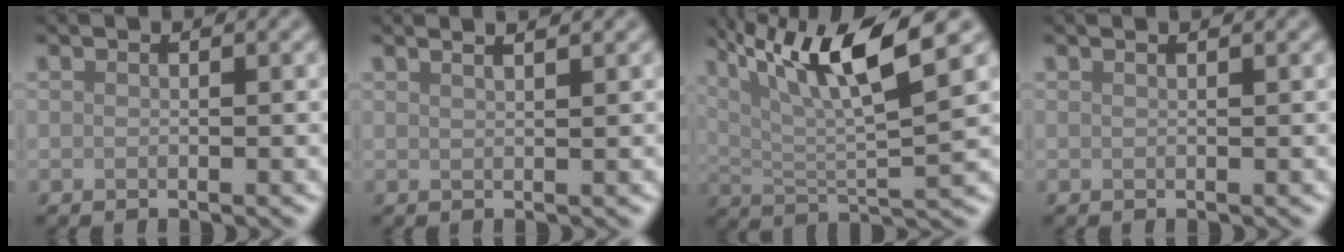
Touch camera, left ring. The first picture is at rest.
{"total": 3.7, "force": [2.5, 1.6, 2.2], "torque": [-0.006, 0.030, -0.002]}
{"total": 10.1, "force": [5.3, 2.0, 8.3], "torque": [-0.137, 0.005, 0.096]}
{"total": 0.8, "force": [0.7, 0.3, 0.4], "torque": [-0.004, -0.002, 0.001]}